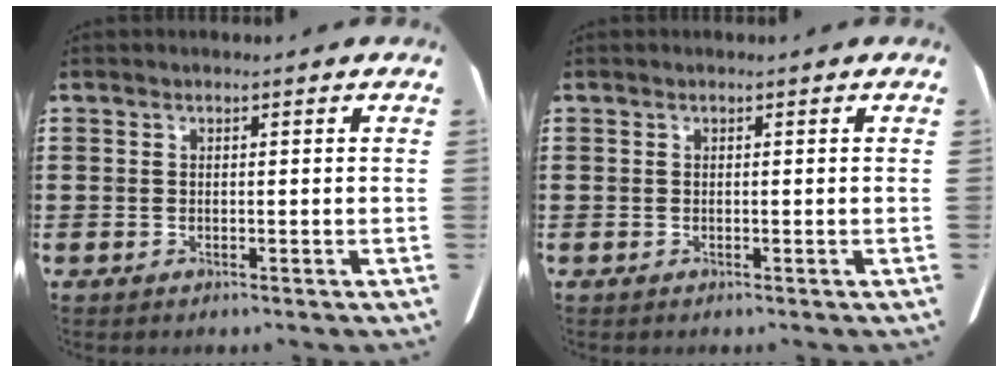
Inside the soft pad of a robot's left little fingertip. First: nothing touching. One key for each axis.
{"total": 0.0}